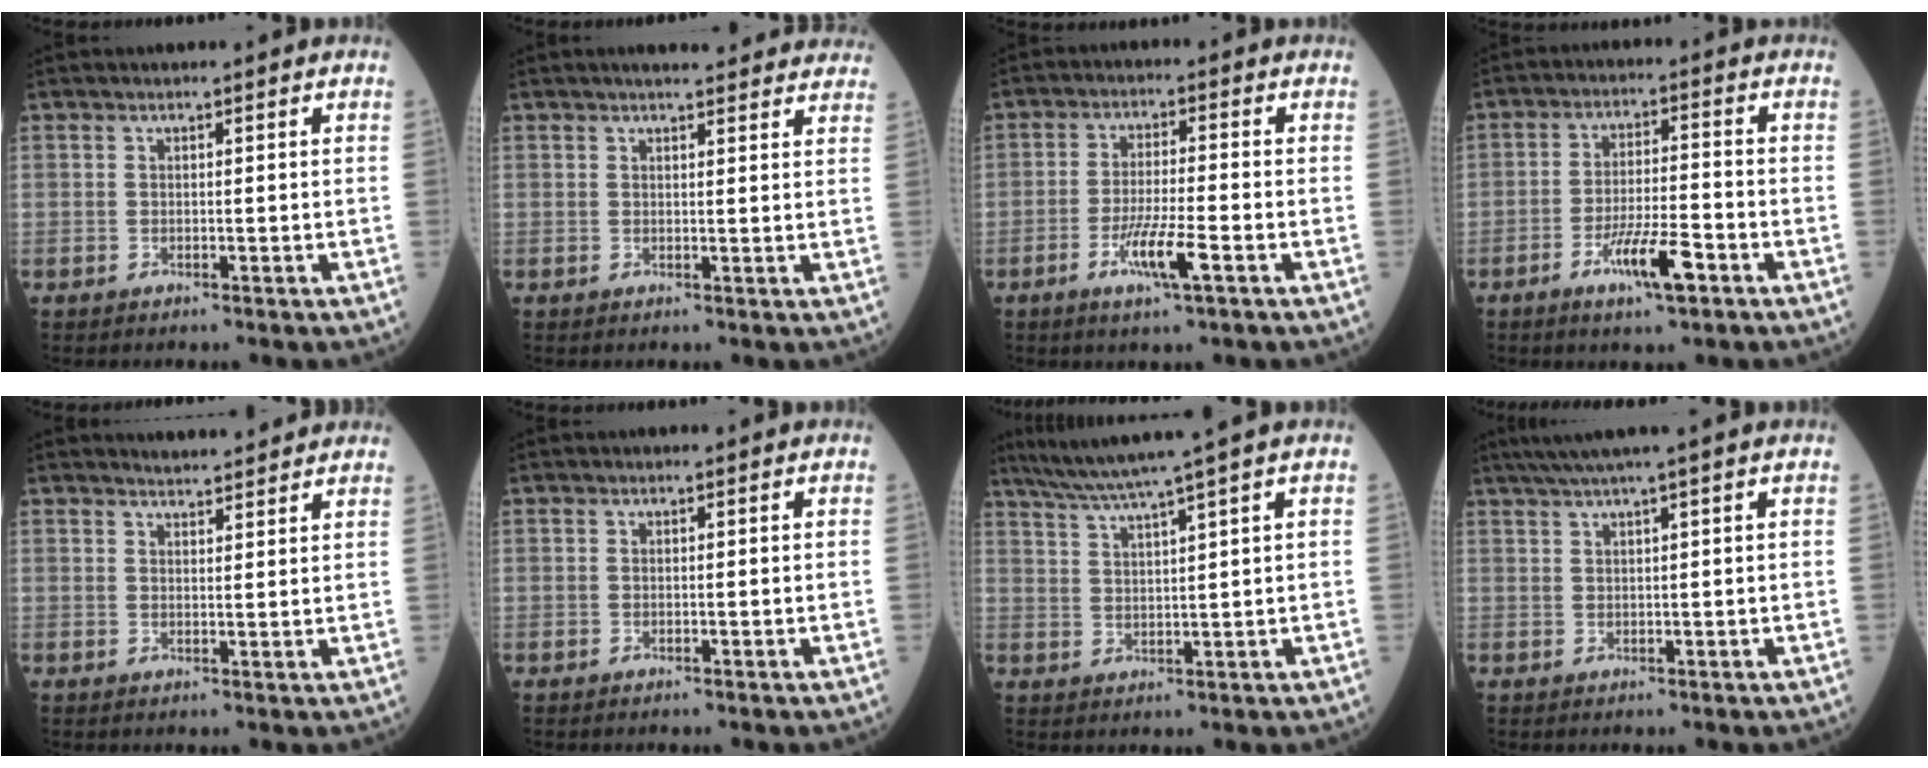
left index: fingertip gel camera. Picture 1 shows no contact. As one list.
[{"total": 12.0, "force": [10.8, 2.2, 4.6], "torque": [-0.041, 0.017, 0.114]}, {"total": 6.2, "force": [-2.9, 0.2, 5.5], "torque": [-0.110, -0.011, -0.053]}, {"total": 7.4, "force": [-4.1, 1.1, 6.1], "torque": [-0.116, -0.007, -0.068]}, {"total": 5.6, "force": [5.3, 0.7, 1.5], "torque": [-0.027, 0.013, 0.066]}, {"total": 0.0}, {"total": 7.6, "force": [5.9, -2.2, 4.2], "torque": [-0.074, 0.011, 0.107]}, {"total": 4.3, "force": [3.2, -1.4, 2.5], "torque": [-0.045, 0.013, 0.061]}]